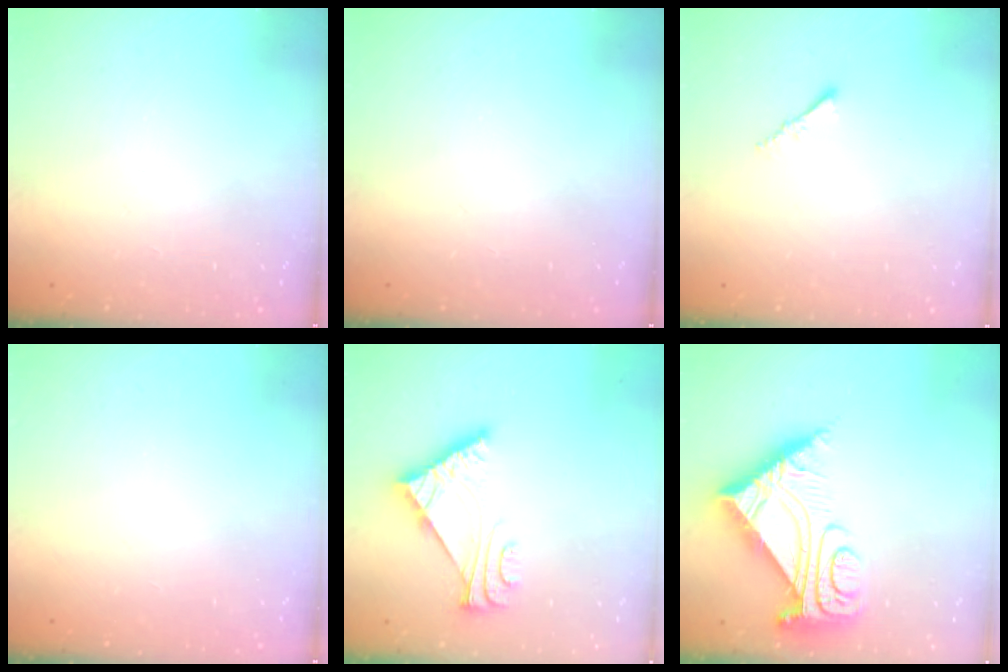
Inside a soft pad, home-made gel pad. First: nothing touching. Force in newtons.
{"total": 0.0}
{"total": 1.0, "press": 1.0, "slide": 0.4}
{"total": 0.0}
{"total": 7.9, "press": 7.7, "slide": 1.5}
{"total": 10.3, "press": 10.2, "slide": 1.2}